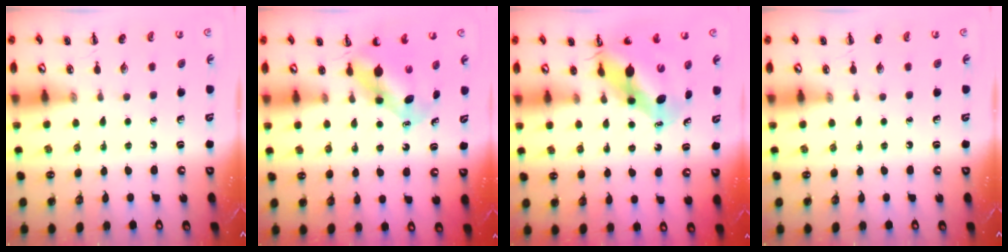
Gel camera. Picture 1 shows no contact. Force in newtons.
{"total": 5.5, "press": 5.4, "slide": 0.7}
{"total": 9.7, "press": 9.3, "slide": 2.9}
{"total": 0.0}